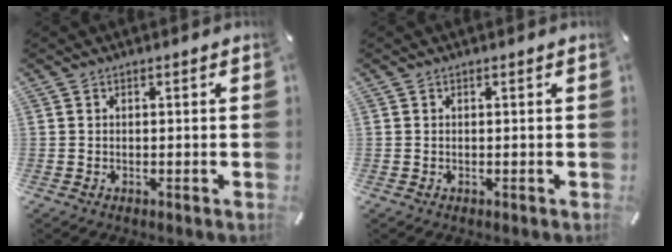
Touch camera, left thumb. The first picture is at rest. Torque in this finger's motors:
{"motor_torque": [-0.29, -0.19, -0.10, 0.14, 0.00]}